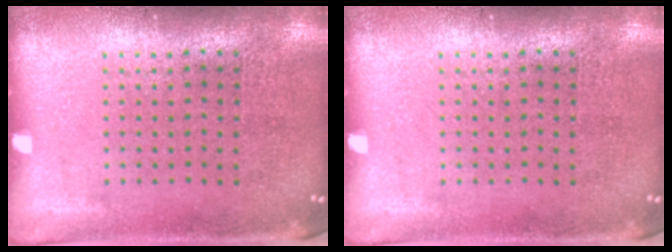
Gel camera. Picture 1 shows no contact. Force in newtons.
{"total": 0.0}